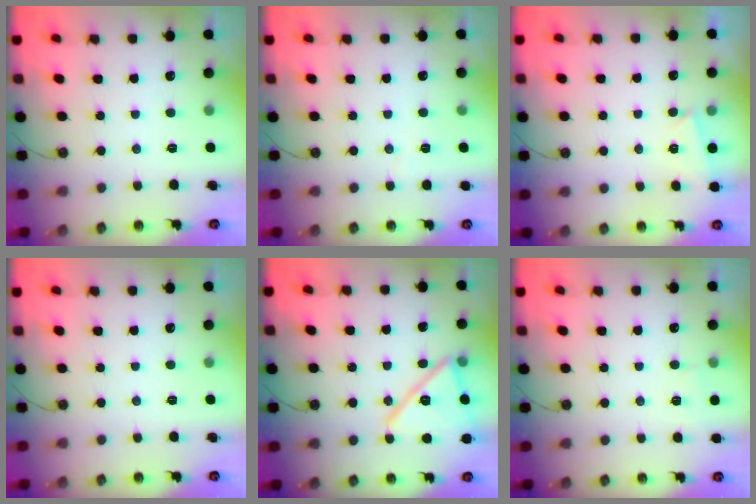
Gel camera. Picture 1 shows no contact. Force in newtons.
{"total": 3.9, "press": 3.6, "slide": 1.6}
{"total": 2.1, "press": 2.1, "slide": 0.5}
{"total": 0.0}
{"total": 17.0, "press": 17.0, "slide": 0.5}
{"total": 3.7, "press": 3.7, "slide": 0.3}